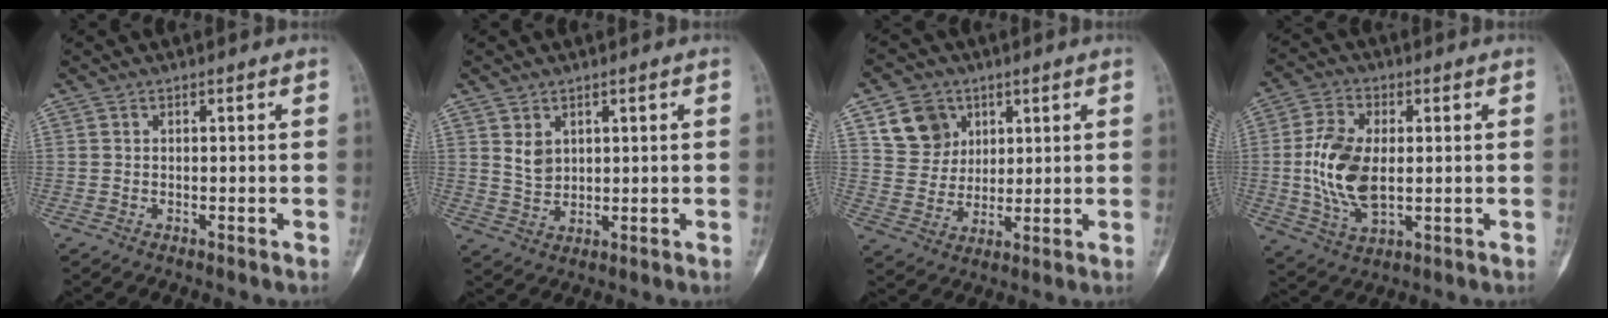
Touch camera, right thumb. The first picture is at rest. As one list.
[{"total": 3.7, "force": [1.6, 2.7, 2.1], "torque": [-0.027, -0.016, 0.039]}, {"total": 9.0, "force": [4.1, 7.5, 2.9], "torque": [-0.021, -0.016, 0.080]}, {"total": 12.1, "force": [0.1, 6.9, 9.9], "torque": [-0.194, -0.003, 0.006]}]